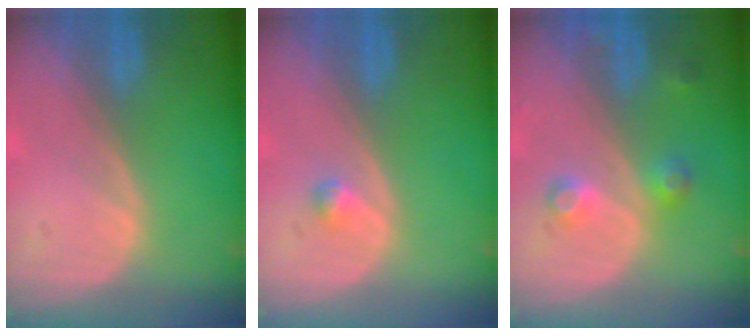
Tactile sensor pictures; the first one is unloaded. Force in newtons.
{"total": 1.1, "press": 1.1, "slide": 0.1}
{"total": 3.8, "press": 3.5, "slide": 1.4}